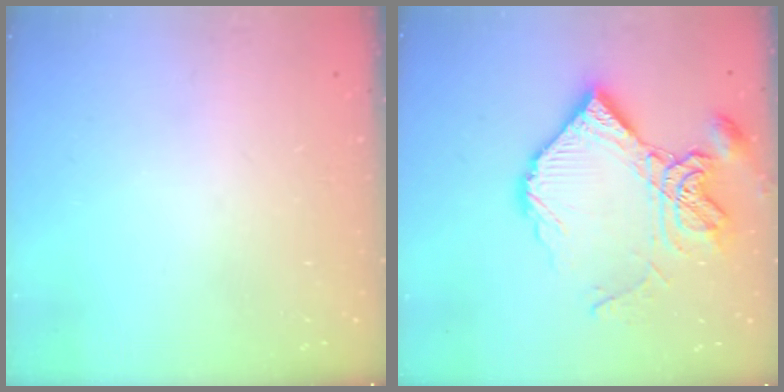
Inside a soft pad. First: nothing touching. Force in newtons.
{"total": 18.4, "press": 18.3, "slide": 1.8}